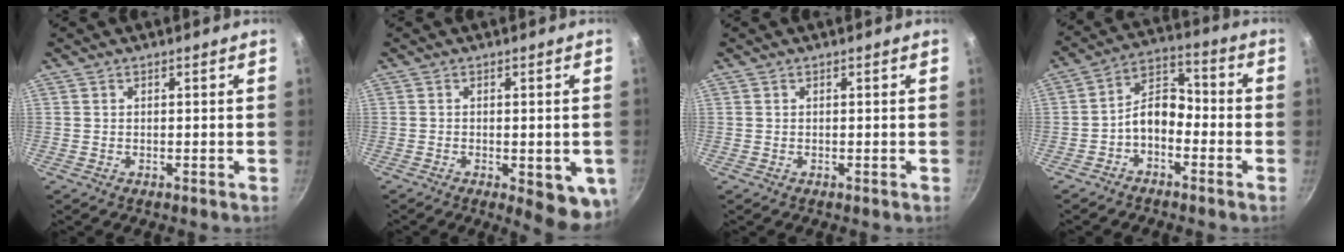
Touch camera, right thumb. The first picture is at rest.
{"total": 9.5, "force": [-2.8, 3.5, 8.4], "torque": [-0.083, -0.005, -0.030]}
{"total": 0.0}
{"total": 7.7, "force": [-2.9, 5.0, 5.0], "torque": [-0.064, 0.052, -0.066]}